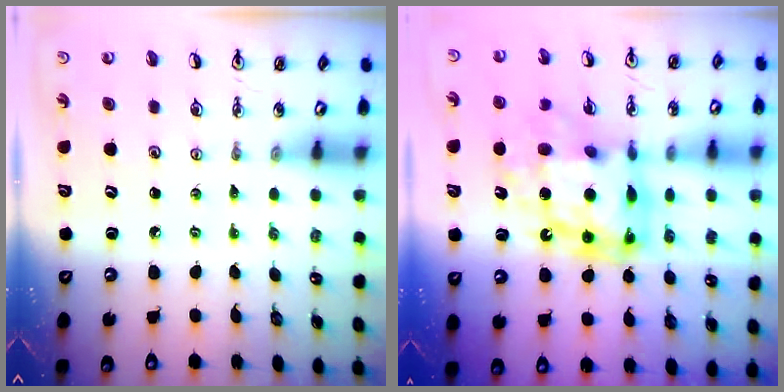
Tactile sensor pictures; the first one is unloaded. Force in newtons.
{"total": 17.5, "press": 17.4, "slide": 1.7}